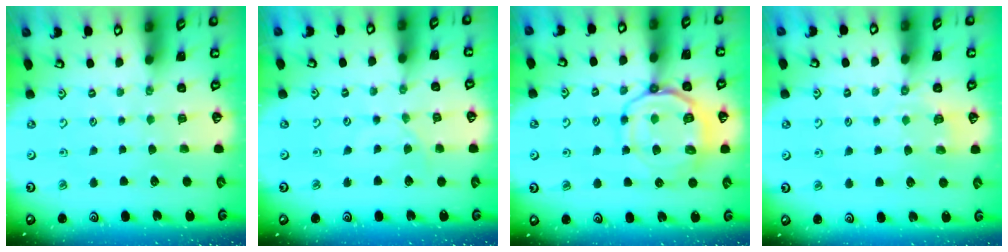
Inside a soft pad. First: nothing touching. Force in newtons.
{"total": 0.6, "press": 0.5, "slide": 0.2}
{"total": 11.9, "press": 11.8, "slide": 1.0}
{"total": 3.0, "press": 2.5, "slide": 1.6}